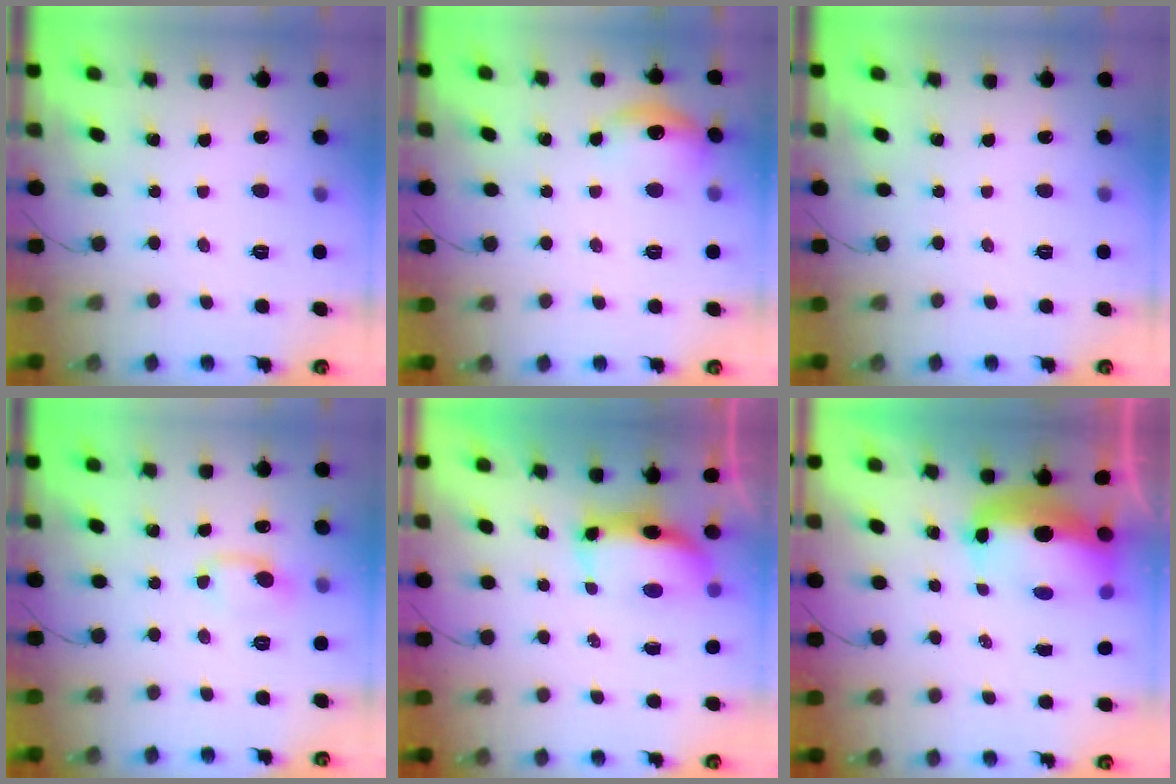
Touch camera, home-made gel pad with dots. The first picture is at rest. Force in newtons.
{"total": 10.2, "press": 10.2, "slide": 1.1}
{"total": 0.0}
{"total": 4.3, "press": 4.2, "slide": 0.9}
{"total": 7.3, "press": 7.3, "slide": 0.6}
{"total": 10.5, "press": 10.4, "slide": 1.6}